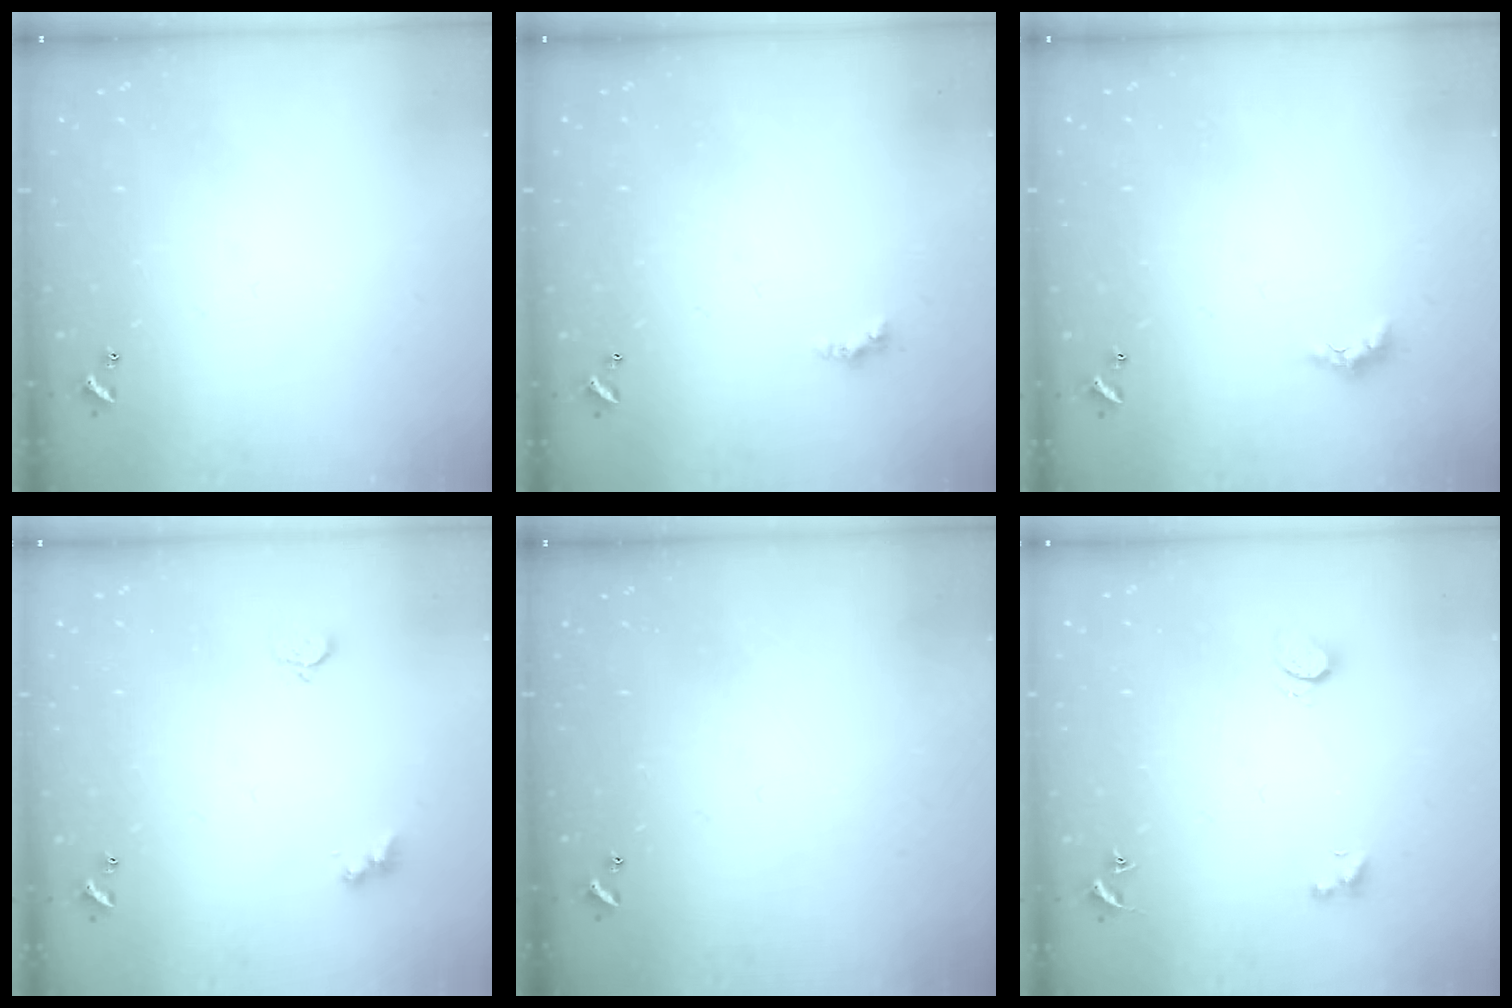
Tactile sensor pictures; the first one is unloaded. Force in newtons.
{"total": 1.3, "press": 1.2, "slide": 0.4}
{"total": 2.6, "press": 2.5, "slide": 0.6}
{"total": 4.2, "press": 4.2, "slide": 0.6}
{"total": 0.0}
{"total": 2.5, "press": 2.4, "slide": 0.8}